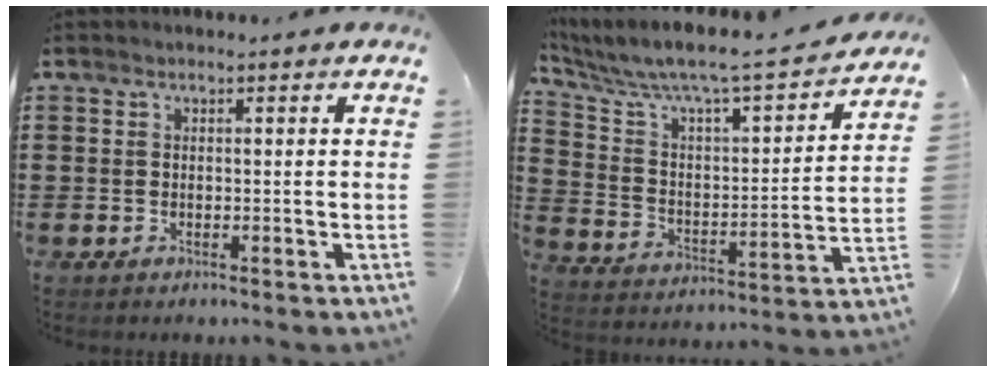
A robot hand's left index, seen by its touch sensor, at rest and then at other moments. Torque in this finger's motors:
{"motor_torque": [2.14, 0.00, 0.77, 0.21]}